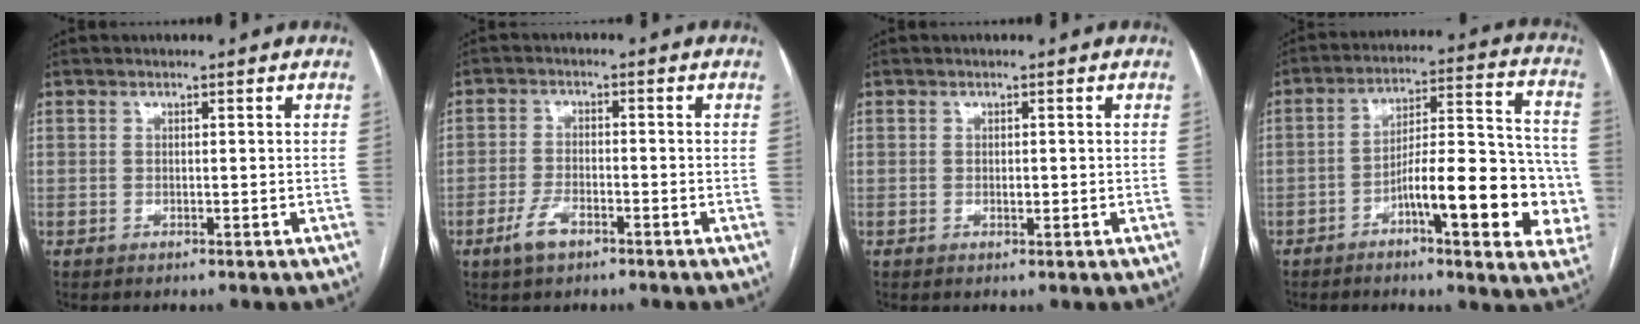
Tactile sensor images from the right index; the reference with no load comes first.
{"total": 4.2, "force": [-2.7, 1.7, 2.8], "torque": [-0.061, 0.000, -0.048]}
{"total": 1.0, "force": [-0.1, 0.5, 0.8], "torque": [-0.015, 0.000, -0.001]}
{"total": 17.4, "force": [-5.5, 4.1, 15.9], "torque": [-0.205, 0.028, -0.075]}